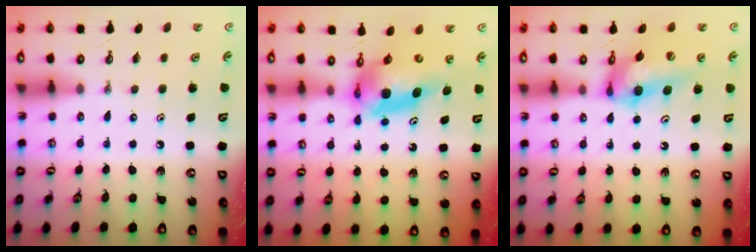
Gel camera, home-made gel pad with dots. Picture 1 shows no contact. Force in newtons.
{"total": 11.2, "press": 11.1, "slide": 1.1}
{"total": 13.5, "press": 13.0, "slide": 3.6}